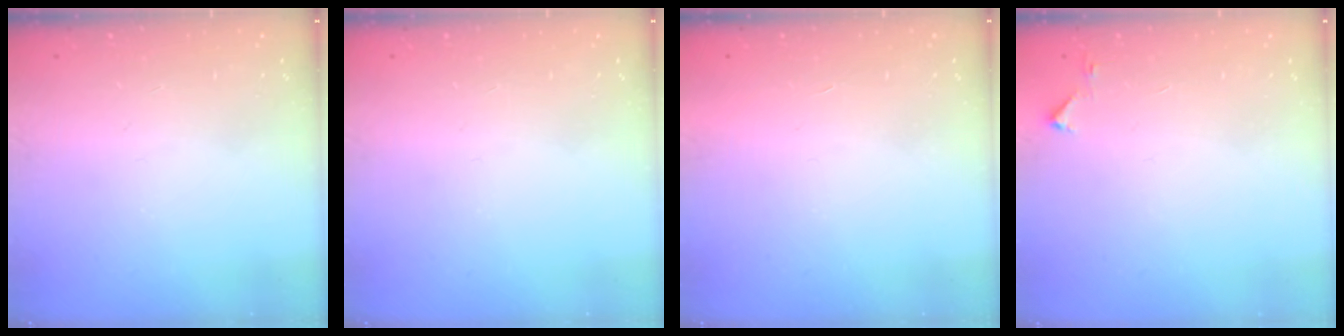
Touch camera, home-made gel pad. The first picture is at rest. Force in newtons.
{"total": 0.0}
{"total": 1.6, "press": 1.6, "slide": 0.1}
{"total": 3.1, "press": 3.0, "slide": 0.3}